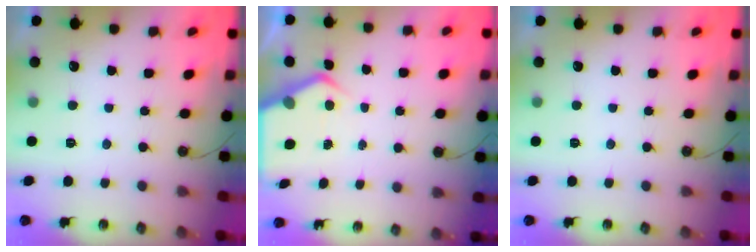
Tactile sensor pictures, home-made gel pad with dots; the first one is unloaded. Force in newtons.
{"total": 4.7, "press": 4.6, "slide": 0.4}
{"total": 0.0}